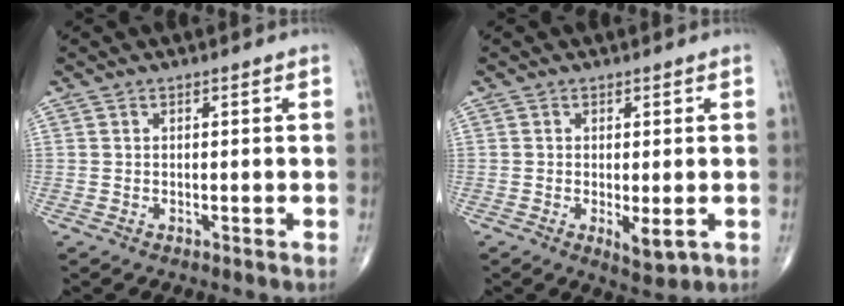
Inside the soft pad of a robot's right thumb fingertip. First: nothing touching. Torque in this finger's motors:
{"motor_torque": [0.40, 0.52, -0.09, -0.14, 0.10]}